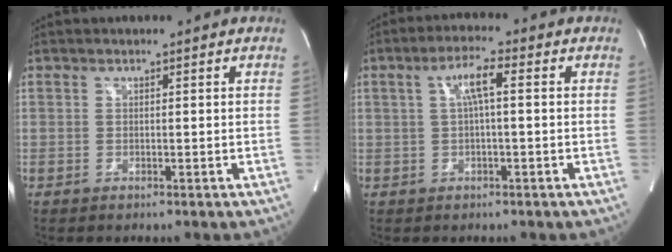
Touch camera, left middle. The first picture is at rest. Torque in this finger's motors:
{"motor_torque": [0.99, 0.26, 0.31, 0.06]}